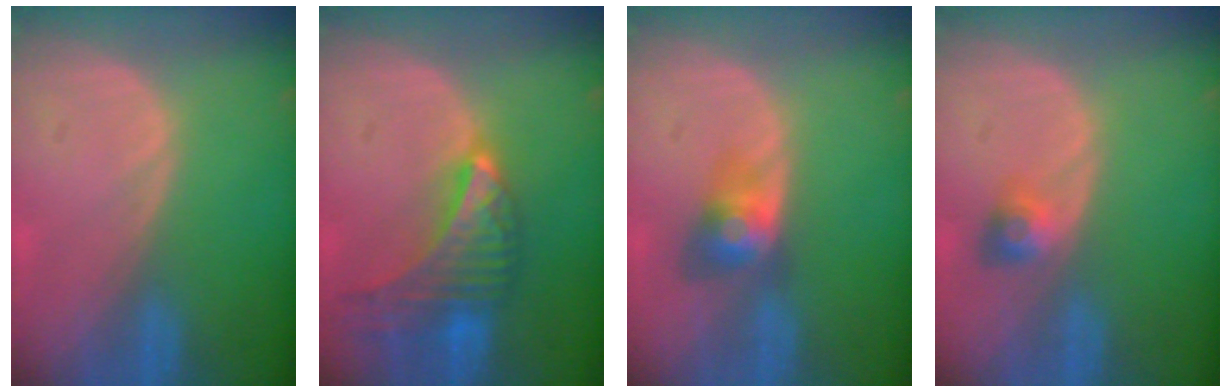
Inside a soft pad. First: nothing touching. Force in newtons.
{"total": 9.4, "press": 8.4, "slide": 4.3}
{"total": 4.0, "press": 4.0, "slide": 0.2}
{"total": 3.0, "press": 2.7, "slide": 1.3}